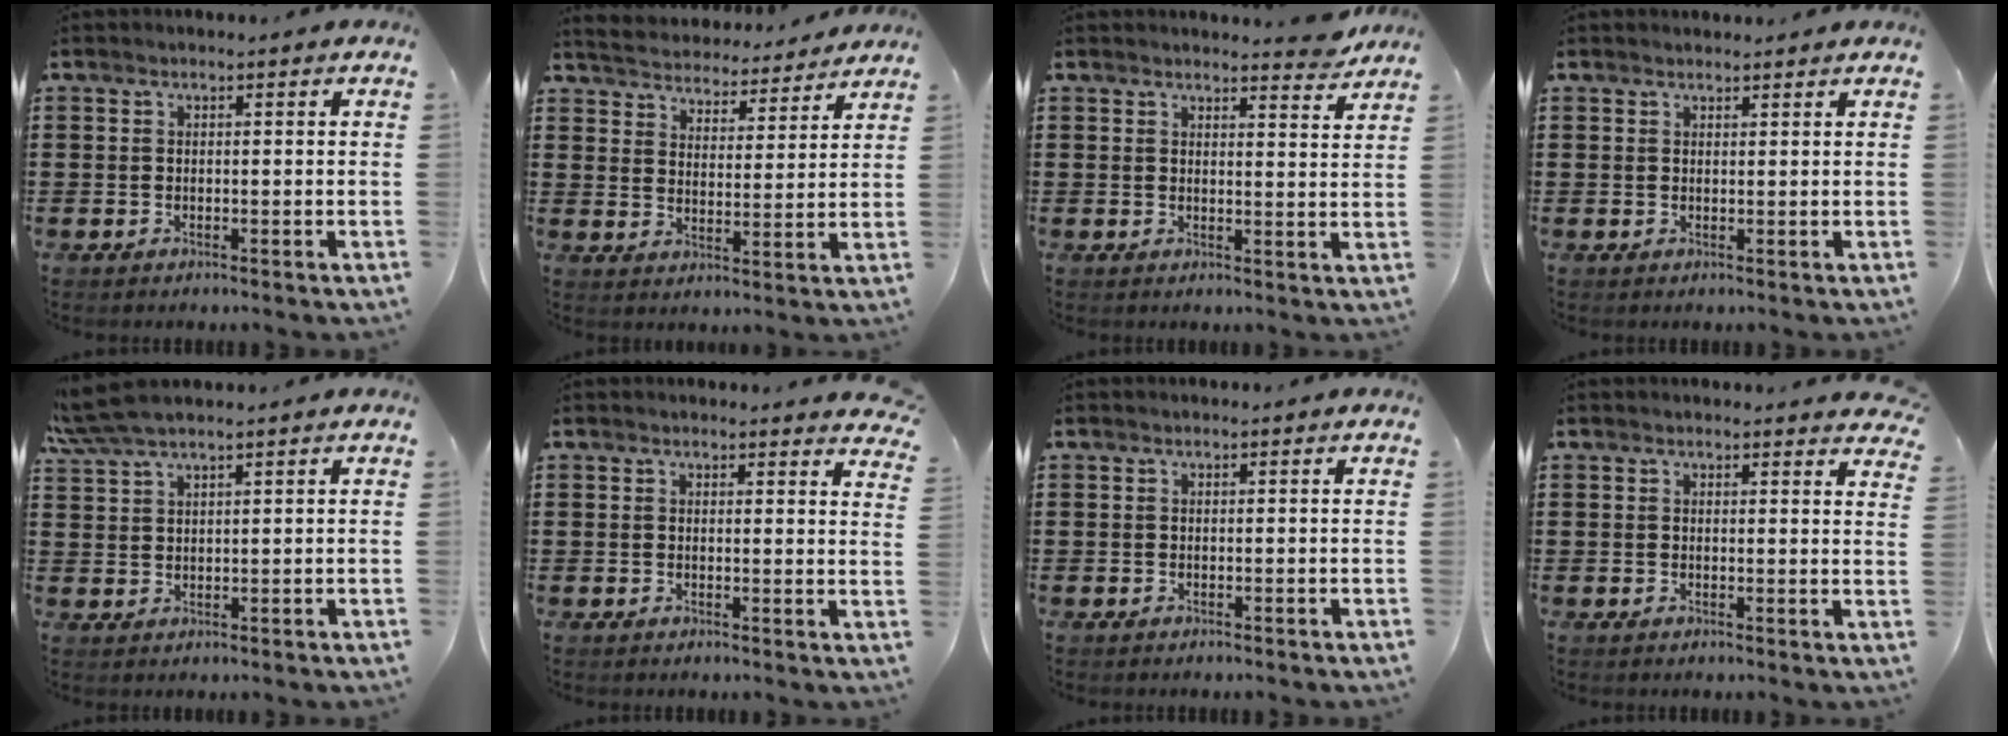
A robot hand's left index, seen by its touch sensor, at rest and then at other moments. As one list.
[{"total": 4.3, "force": [4.3, 0.0, -0.5], "torque": [-0.019, -0.036, 0.072]}, {"total": 3.7, "force": [3.6, 0.1, 1.0], "torque": [-0.013, -0.015, 0.064]}, {"total": 1.0, "force": [1.0, 0.2, 0.0], "torque": [-0.002, 0.001, 0.020]}, {"total": 4.4, "force": [3.6, 0.5, 2.5], "torque": [-0.058, 0.000, 0.067]}, {"total": 2.0, "force": [2.0, 0.1, 0.3], "torque": [-0.004, -0.006, 0.037]}, {"total": 0.0}, {"total": 1.8, "force": [1.7, 0.2, 0.3], "torque": [-0.002, -0.004, 0.033]}]